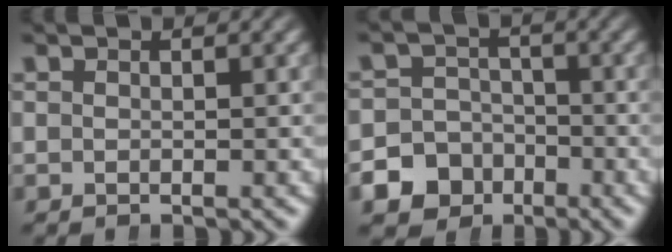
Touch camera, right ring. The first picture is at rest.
{"total": 9.8, "force": [-4.7, 8.4, 1.9], "torque": [-0.043, -0.031, -0.084]}